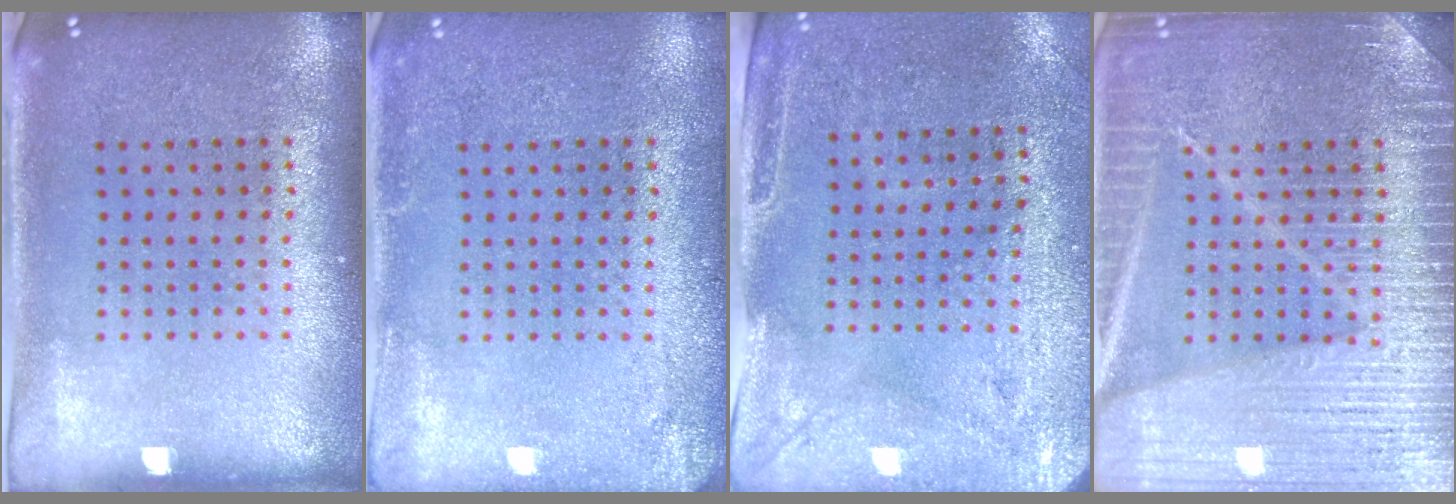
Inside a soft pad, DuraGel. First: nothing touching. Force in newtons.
{"total": 1.8, "press": 1.8, "slide": 0.2}
{"total": 2.9, "press": 2.5, "slide": 1.6}
{"total": 6.6, "press": 6.5, "slide": 0.9}